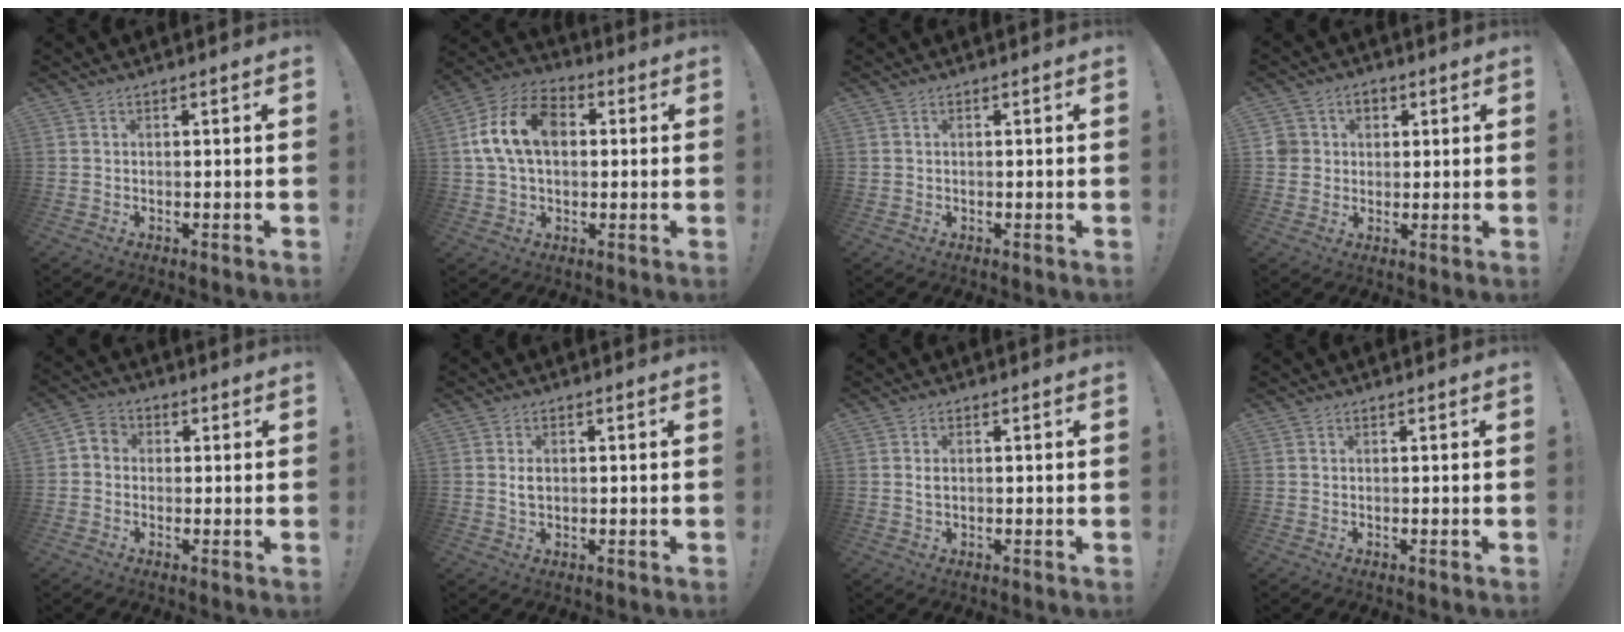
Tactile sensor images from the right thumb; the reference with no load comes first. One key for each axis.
{"total": 15.2, "fx": 2.4, "fy": 10.2, "fz": 11.1, "tx": -0.211, "ty": 0.013, "tz": 0.045}
{"total": 0.0}
{"total": 5.4, "fx": 0.9, "fy": 5.2, "fz": 1.3, "tx": -0.018, "ty": 0.001, "tz": 0.018}
{"total": 4.1, "fx": -1.3, "fy": 3.5, "fz": 1.8, "tx": -0.035, "ty": 0.019, "tz": -0.019}
{"total": 2.1, "fx": 0.4, "fy": 1.6, "fz": 1.4, "tx": -0.020, "ty": 0.003, "tz": 0.005}
{"total": 1.1, "fx": 0.2, "fy": 0.8, "fz": 0.7, "tx": -0.016, "ty": 0.004, "tz": 0.004}
{"total": 0.0}